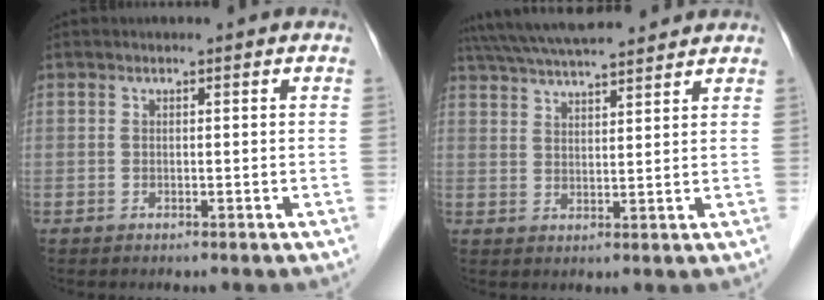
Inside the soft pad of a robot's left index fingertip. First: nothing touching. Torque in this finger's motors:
{"motor_torque": [1.04, -1.10, 0.49, 0.11]}